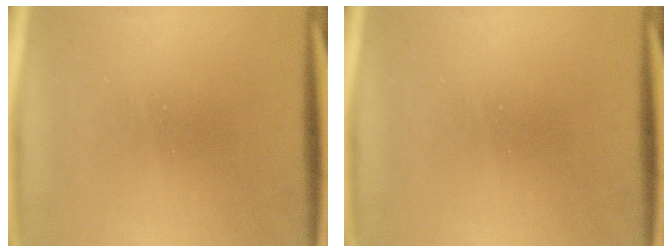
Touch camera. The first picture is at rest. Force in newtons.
{"total": 0.0}